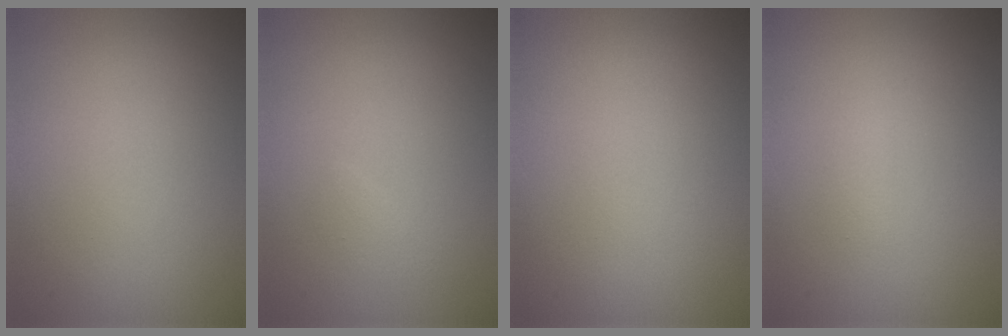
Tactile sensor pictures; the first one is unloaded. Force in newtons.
{"total": 0.7, "press": 0.7, "slide": 0.1}
{"total": 0.0}
{"total": 0.7, "press": 0.7, "slide": 0.0}